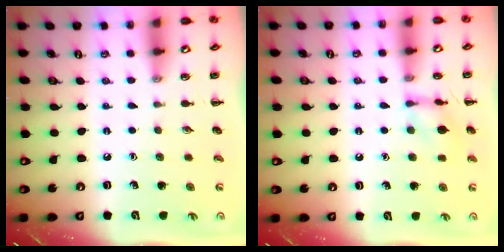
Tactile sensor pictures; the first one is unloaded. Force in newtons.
{"total": 8.9, "press": 8.9, "slide": 0.7}